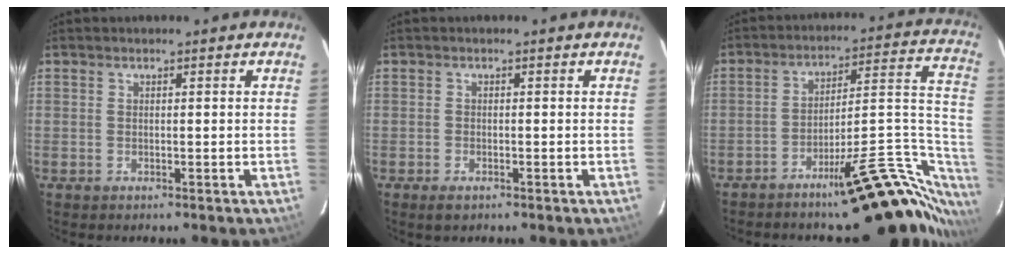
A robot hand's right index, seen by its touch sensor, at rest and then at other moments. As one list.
[{"total": 2.0, "force": [-1.4, 0.9, 1.1], "torque": [-0.023, -0.005, -0.026]}, {"total": 22.0, "force": [-15.8, 5.7, 14.3], "torque": [-0.135, 0.035, -0.223]}]